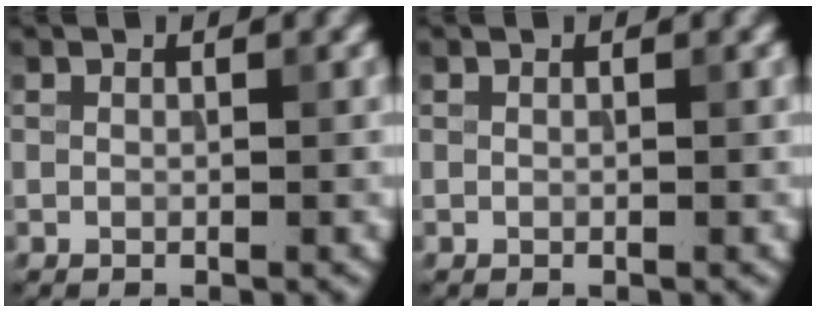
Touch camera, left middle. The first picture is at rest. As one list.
[{"total": 0.0}]